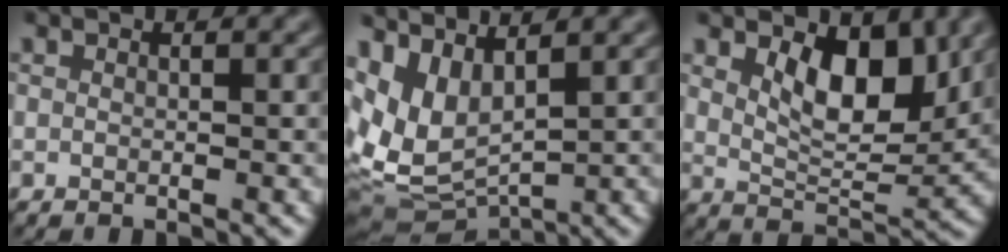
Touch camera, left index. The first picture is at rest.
{"total": 7.6, "force": [2.3, 4.3, 5.9], "torque": [-0.142, -0.009, 0.060]}
{"total": 6.1, "force": [2.1, 3.2, 4.7], "torque": [-0.086, -0.010, 0.039]}